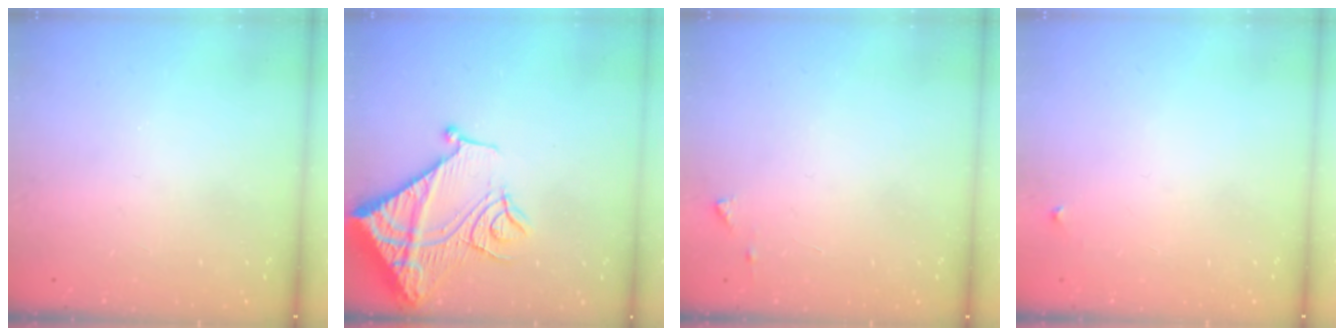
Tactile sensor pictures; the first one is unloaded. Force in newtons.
{"total": 19.7, "press": 19.6, "slide": 2.1}
{"total": 4.1, "press": 4.1, "slide": 0.5}
{"total": 3.3, "press": 3.3, "slide": 0.5}